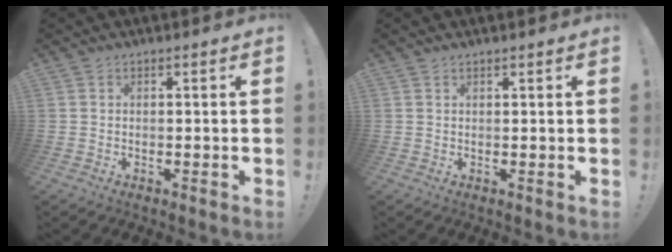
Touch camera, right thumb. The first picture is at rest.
{"total": 0.6, "force": [0.6, -0.2, 0.0], "torque": [0.000, -0.002, 0.012]}